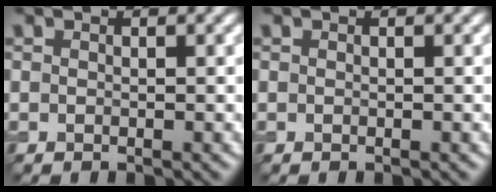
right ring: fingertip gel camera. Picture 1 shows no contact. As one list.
[{"total": 0.0}]